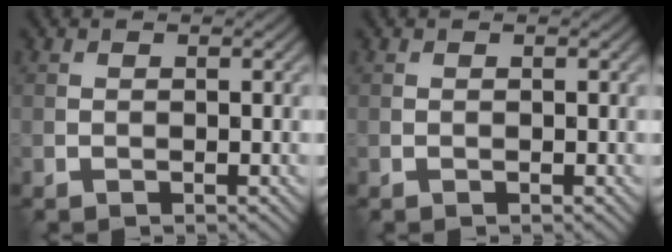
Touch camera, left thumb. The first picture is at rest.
{"total": 0.0}